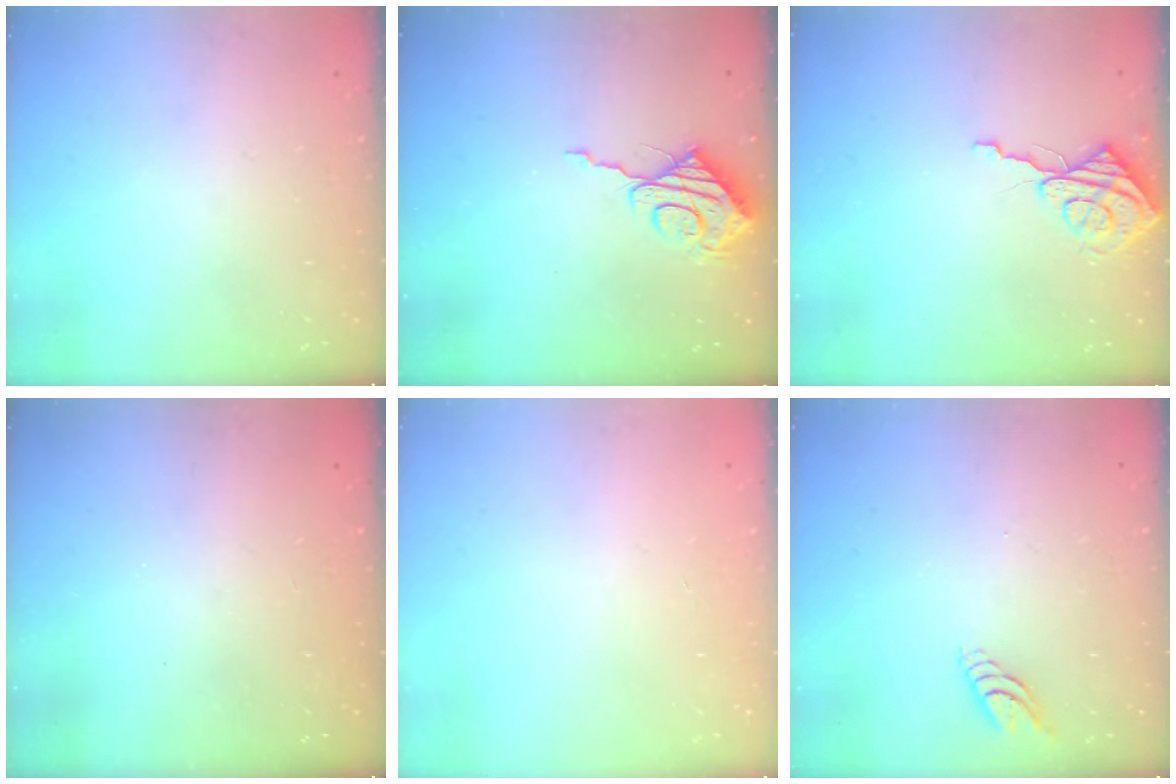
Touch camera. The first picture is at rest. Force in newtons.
{"total": 9.5, "press": 9.5, "slide": 0.3}
{"total": 8.9, "press": 8.9, "slide": 0.4}
{"total": 0.0}
{"total": 0.0}
{"total": 4.9, "press": 4.9, "slide": 0.6}